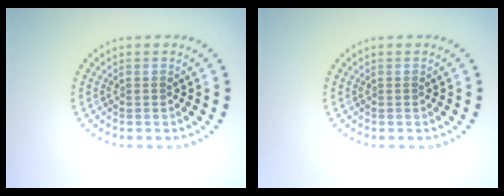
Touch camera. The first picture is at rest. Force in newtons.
{"total": 0.0}